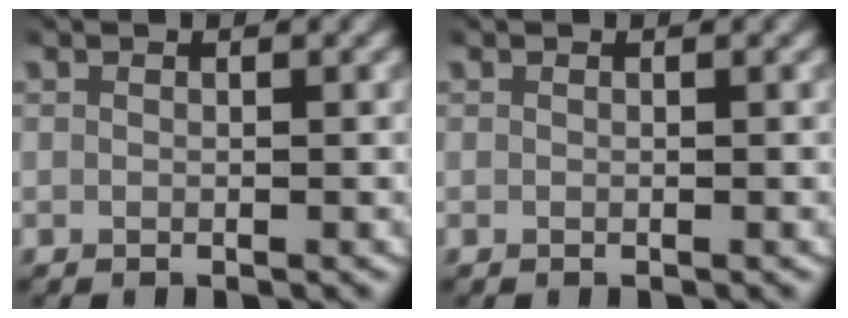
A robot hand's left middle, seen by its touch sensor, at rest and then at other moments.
{"total": 0.0}